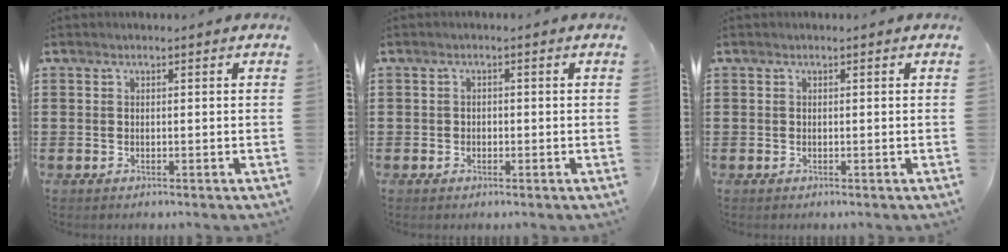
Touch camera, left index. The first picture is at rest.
{"total": 0.8, "force": [-0.2, 0.8, 0.2], "torque": [-0.007, 0.003, -0.007]}
{"total": 0.0}